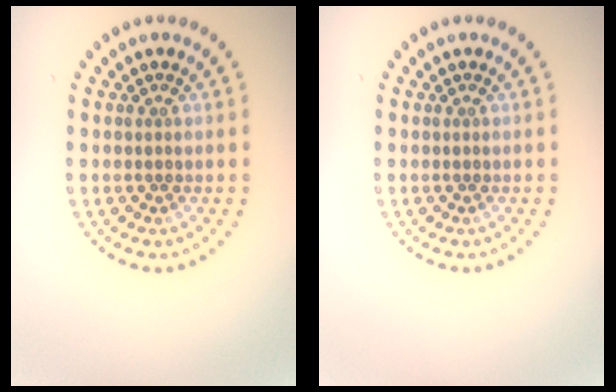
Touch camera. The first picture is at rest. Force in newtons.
{"total": 0.0}